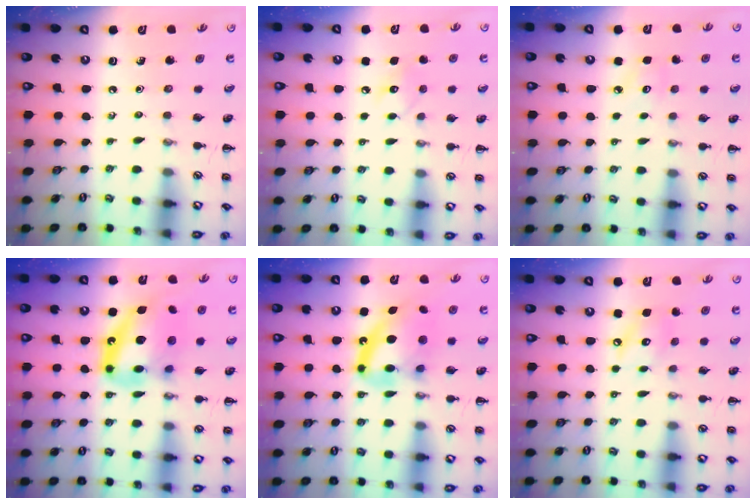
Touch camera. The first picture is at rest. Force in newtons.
{"total": 6.5, "press": 6.3, "slide": 1.3}
{"total": 2.9, "press": 2.8, "slide": 0.7}
{"total": 17.0, "press": 16.5, "slide": 4.3}
{"total": 15.0, "press": 14.4, "slide": 4.1}
{"total": 8.6, "press": 8.5, "slide": 1.0}